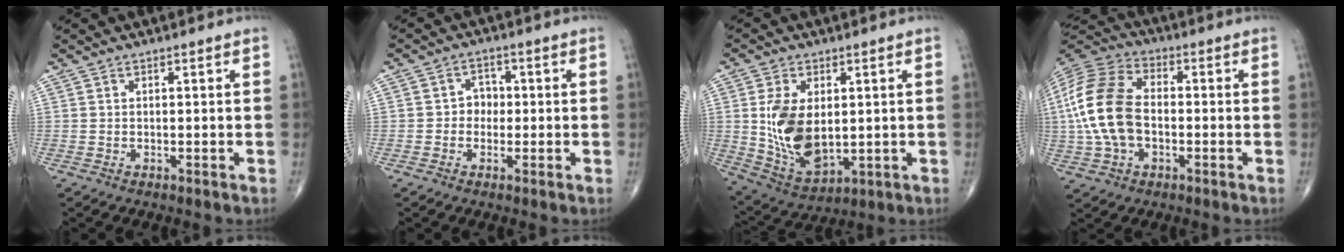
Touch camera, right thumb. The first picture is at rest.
{"total": 3.5, "force": [-0.3, 3.1, 1.7], "torque": [0.000, 0.011, -0.015]}
{"total": 13.3, "force": [1.2, 7.9, 10.6], "torque": [-0.184, -0.014, 0.042]}
{"total": 16.9, "force": [-1.0, 10.7, 13.1], "torque": [-0.278, 0.027, -0.023]}